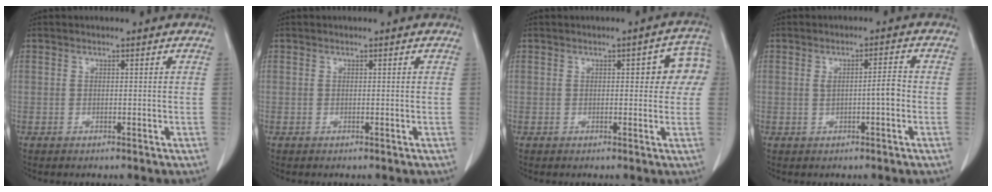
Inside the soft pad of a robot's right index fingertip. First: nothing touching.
{"total": 0.0}
{"total": 6.8, "force": [1.4, 2.4, 6.2], "torque": [-0.057, 0.024, 0.010]}
{"total": 3.5, "force": [-0.4, 0.4, 3.4], "torque": [-0.056, 0.005, -0.005]}